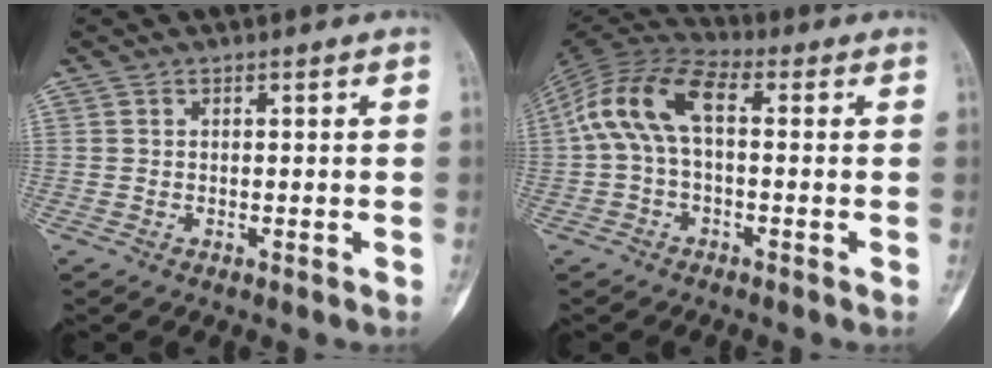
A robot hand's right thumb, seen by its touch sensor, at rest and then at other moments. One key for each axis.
{"total": 11.7, "fx": 0.7, "fy": 6.1, "fz": 10.0, "tx": -0.203, "ty": 0.039, "tz": 0.000}